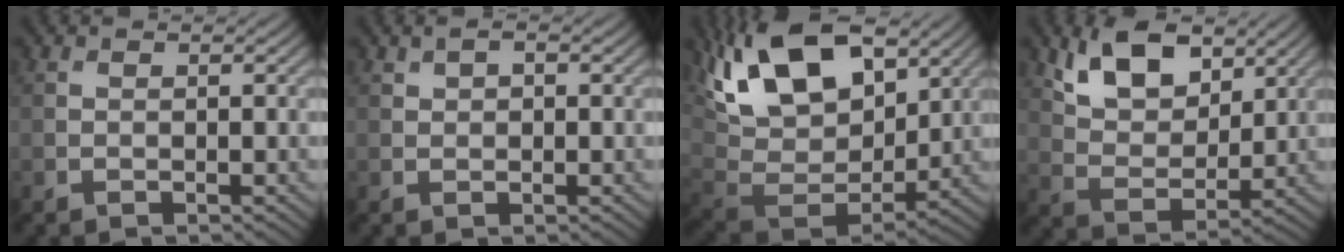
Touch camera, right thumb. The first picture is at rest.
{"total": 1.5, "force": [0.6, 1.0, 1.0], "torque": [-0.018, 0.004, 0.011]}
{"total": 17.7, "force": [8.8, 10.0, 11.7], "torque": [-0.255, 0.030, 0.147]}
{"total": 9.2, "force": [5.4, 5.0, 5.6], "torque": [-0.121, -0.003, 0.098]}